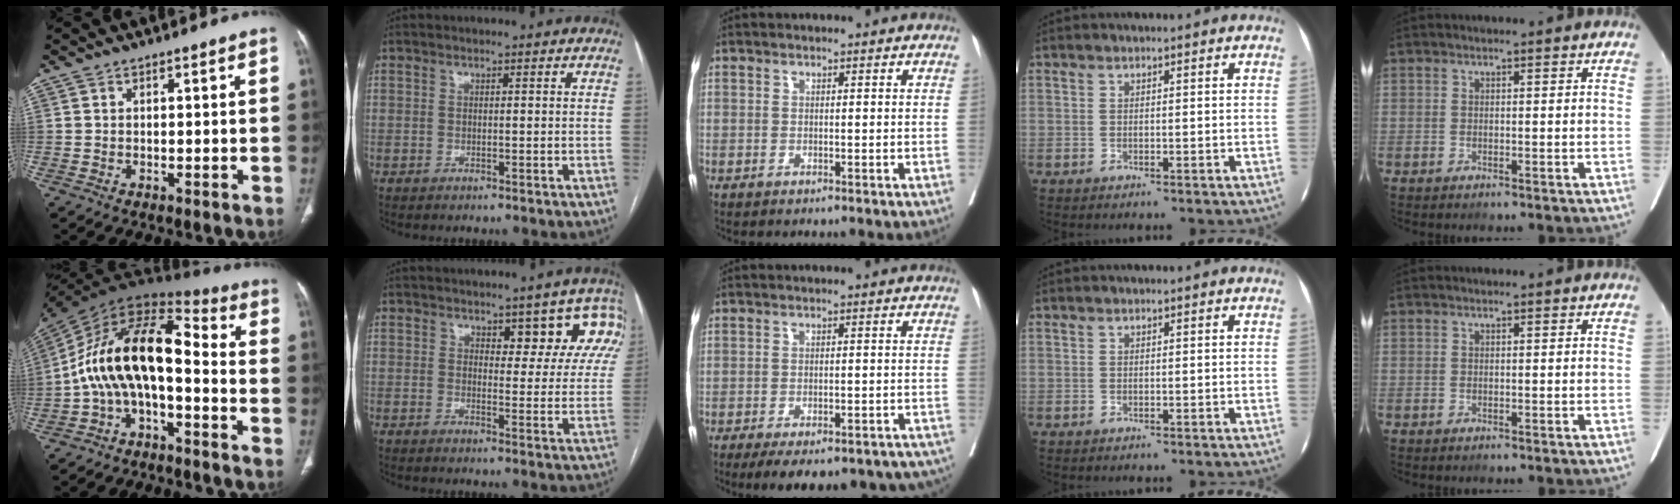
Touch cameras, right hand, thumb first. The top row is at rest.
{"thumb": {"total": 16.5, "force": [-3.4, 8.2, 13.8], "torque": [-0.235, 0.096, -0.070]}, "index": {"total": 7.8, "force": [4.8, 3.8, 4.8], "torque": [-0.032, 0.002, 0.045]}, "middle": {"total": 18.1, "force": [-14.7, 6.5, 8.4], "torque": [-0.110, 0.003, -0.172]}}